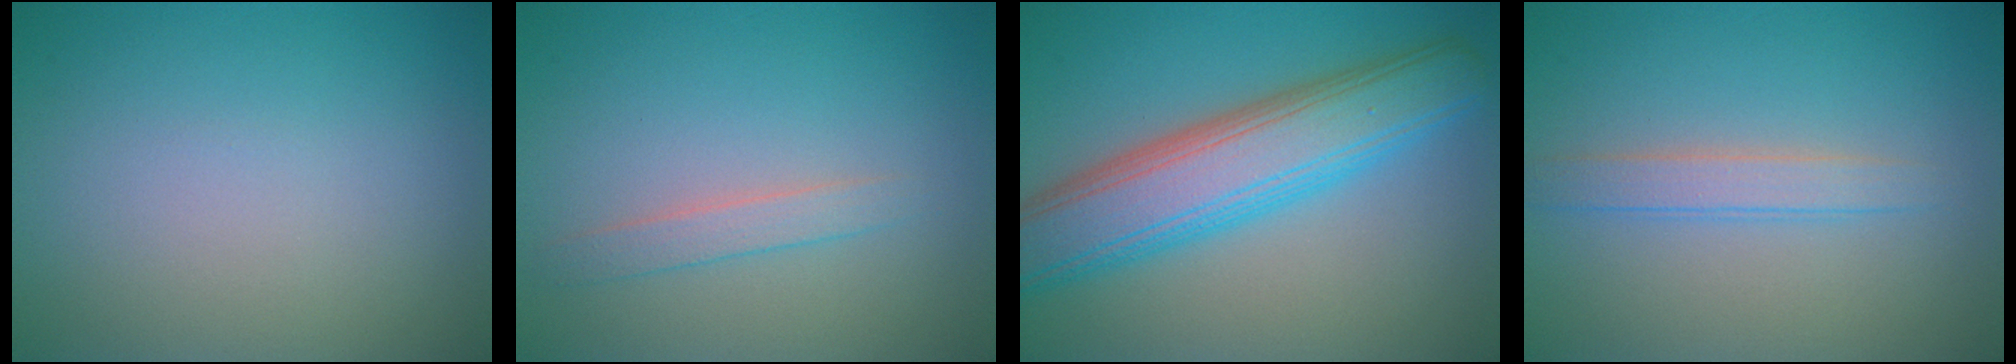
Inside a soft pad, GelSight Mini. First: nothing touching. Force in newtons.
{"total": 1.5, "press": 1.5, "slide": 0.0}
{"total": 8.6, "press": 8.6, "slide": 0.1}
{"total": 2.1, "press": 2.1, "slide": 0.1}